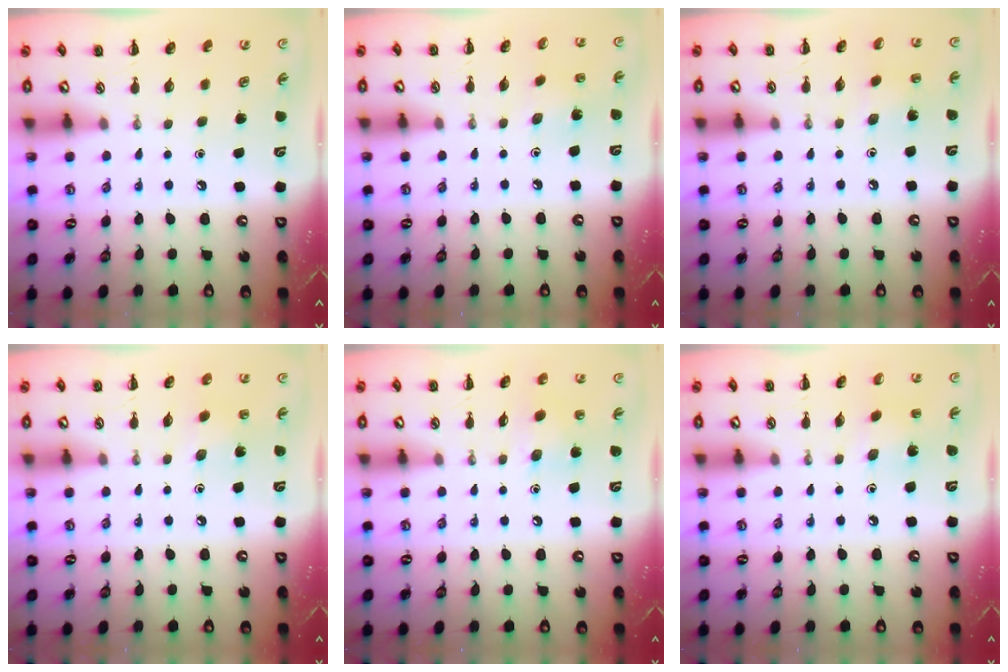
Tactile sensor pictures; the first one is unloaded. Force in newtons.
{"total": 1.8, "press": 1.7, "slide": 0.6}
{"total": 2.0, "press": 1.8, "slide": 0.7}
{"total": 2.0, "press": 1.9, "slide": 0.7}
{"total": 6.3, "press": 6.1, "slide": 1.5}
{"total": 1.6, "press": 1.5, "slide": 0.6}